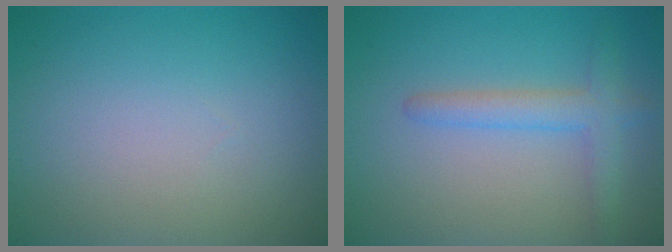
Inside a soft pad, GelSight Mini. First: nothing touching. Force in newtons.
{"total": 2.8, "press": 2.8, "slide": 0.2}